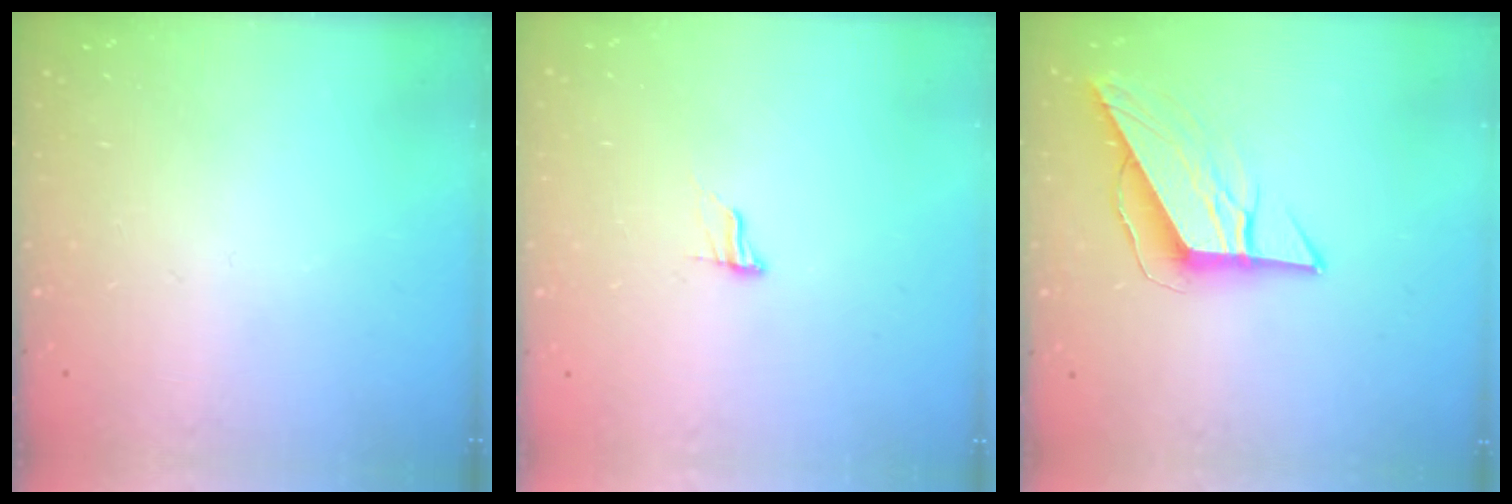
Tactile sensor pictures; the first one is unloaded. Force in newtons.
{"total": 7.4, "press": 7.4, "slide": 0.8}
{"total": 11.1, "press": 11.0, "slide": 1.2}